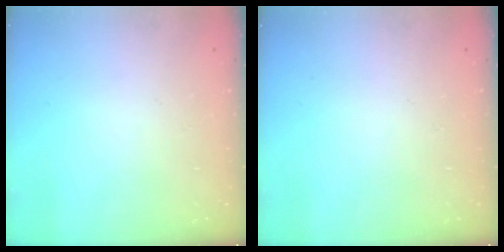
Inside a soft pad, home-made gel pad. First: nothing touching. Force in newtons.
{"total": 0.0}